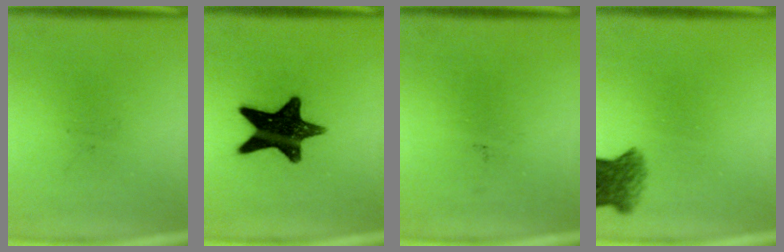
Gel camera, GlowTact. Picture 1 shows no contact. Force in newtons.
{"total": 15.5}
{"total": 0.0}
{"total": 5.5}